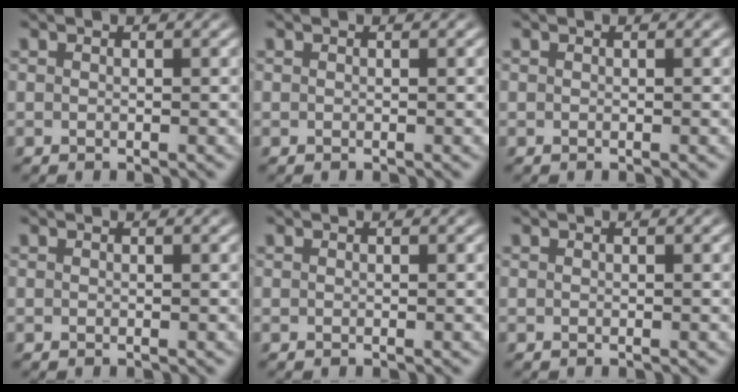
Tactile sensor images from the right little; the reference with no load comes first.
{"total": 0.0}
{"total": 0.0}
{"total": 0.0}
{"total": 0.0}
{"total": 0.0}